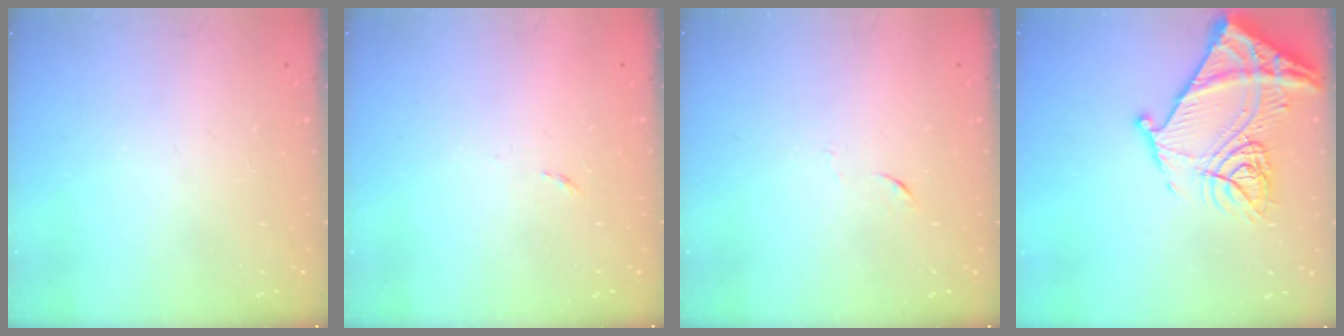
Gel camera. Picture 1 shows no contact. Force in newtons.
{"total": 2.6, "press": 2.6, "slide": 0.4}
{"total": 4.0, "press": 4.0, "slide": 0.6}
{"total": 19.8, "press": 19.7, "slide": 2.1}